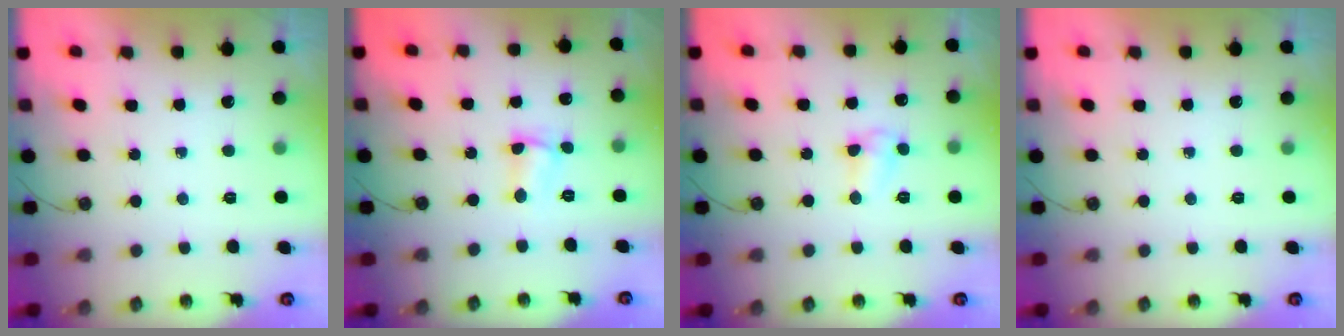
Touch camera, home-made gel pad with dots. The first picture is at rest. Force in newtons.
{"total": 2.6, "press": 2.3, "slide": 1.1}
{"total": 5.9, "press": 5.9, "slide": 0.6}
{"total": 0.0}